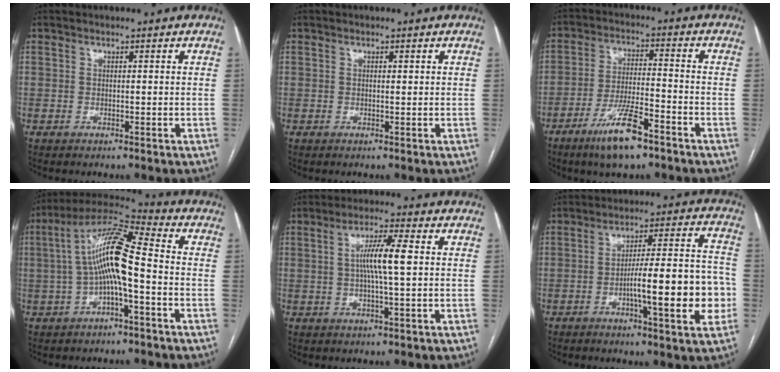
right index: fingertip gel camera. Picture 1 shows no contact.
{"total": 0.5, "force": [0.2, 0.2, 0.5], "torque": [-0.011, 0.000, 0.002]}
{"total": 9.8, "force": [-6.3, 1.5, 7.3], "torque": [-0.141, -0.015, -0.113]}
{"total": 12.5, "force": [-0.8, 2.2, 12.3], "torque": [-0.239, 0.033, -0.018]}
{"total": 6.8, "force": [0.7, 0.1, 6.7], "torque": [-0.124, 0.004, 0.009]}
{"total": 14.8, "force": [-3.5, 2.0, 14.2], "torque": [-0.209, 0.016, -0.051]}